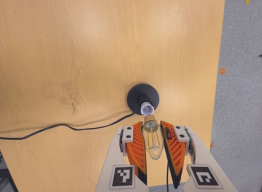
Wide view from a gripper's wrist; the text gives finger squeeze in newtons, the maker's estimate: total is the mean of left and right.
{"total": 21.3, "left": 23.1, "right": 19.5}